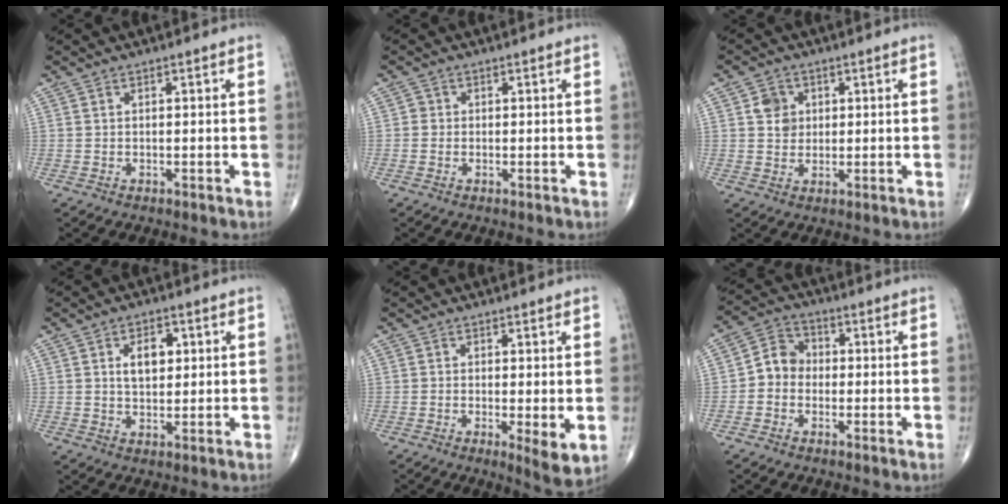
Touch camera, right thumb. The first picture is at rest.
{"total": 1.1, "force": [-0.1, 1.0, 0.2], "torque": [0.003, 0.003, -0.003]}
{"total": 4.2, "force": [1.2, 3.7, 1.7], "torque": [-0.008, -0.002, 0.018]}
{"total": 5.9, "force": [1.5, 3.6, 4.4], "torque": [-0.054, -0.004, 0.024]}
{"total": 5.1, "force": [-0.6, 1.3, 4.8], "torque": [-0.076, -0.016, -0.012]}
{"total": 6.0, "force": [-0.9, 5.2, 2.8], "torque": [-0.026, 0.023, -0.032]}